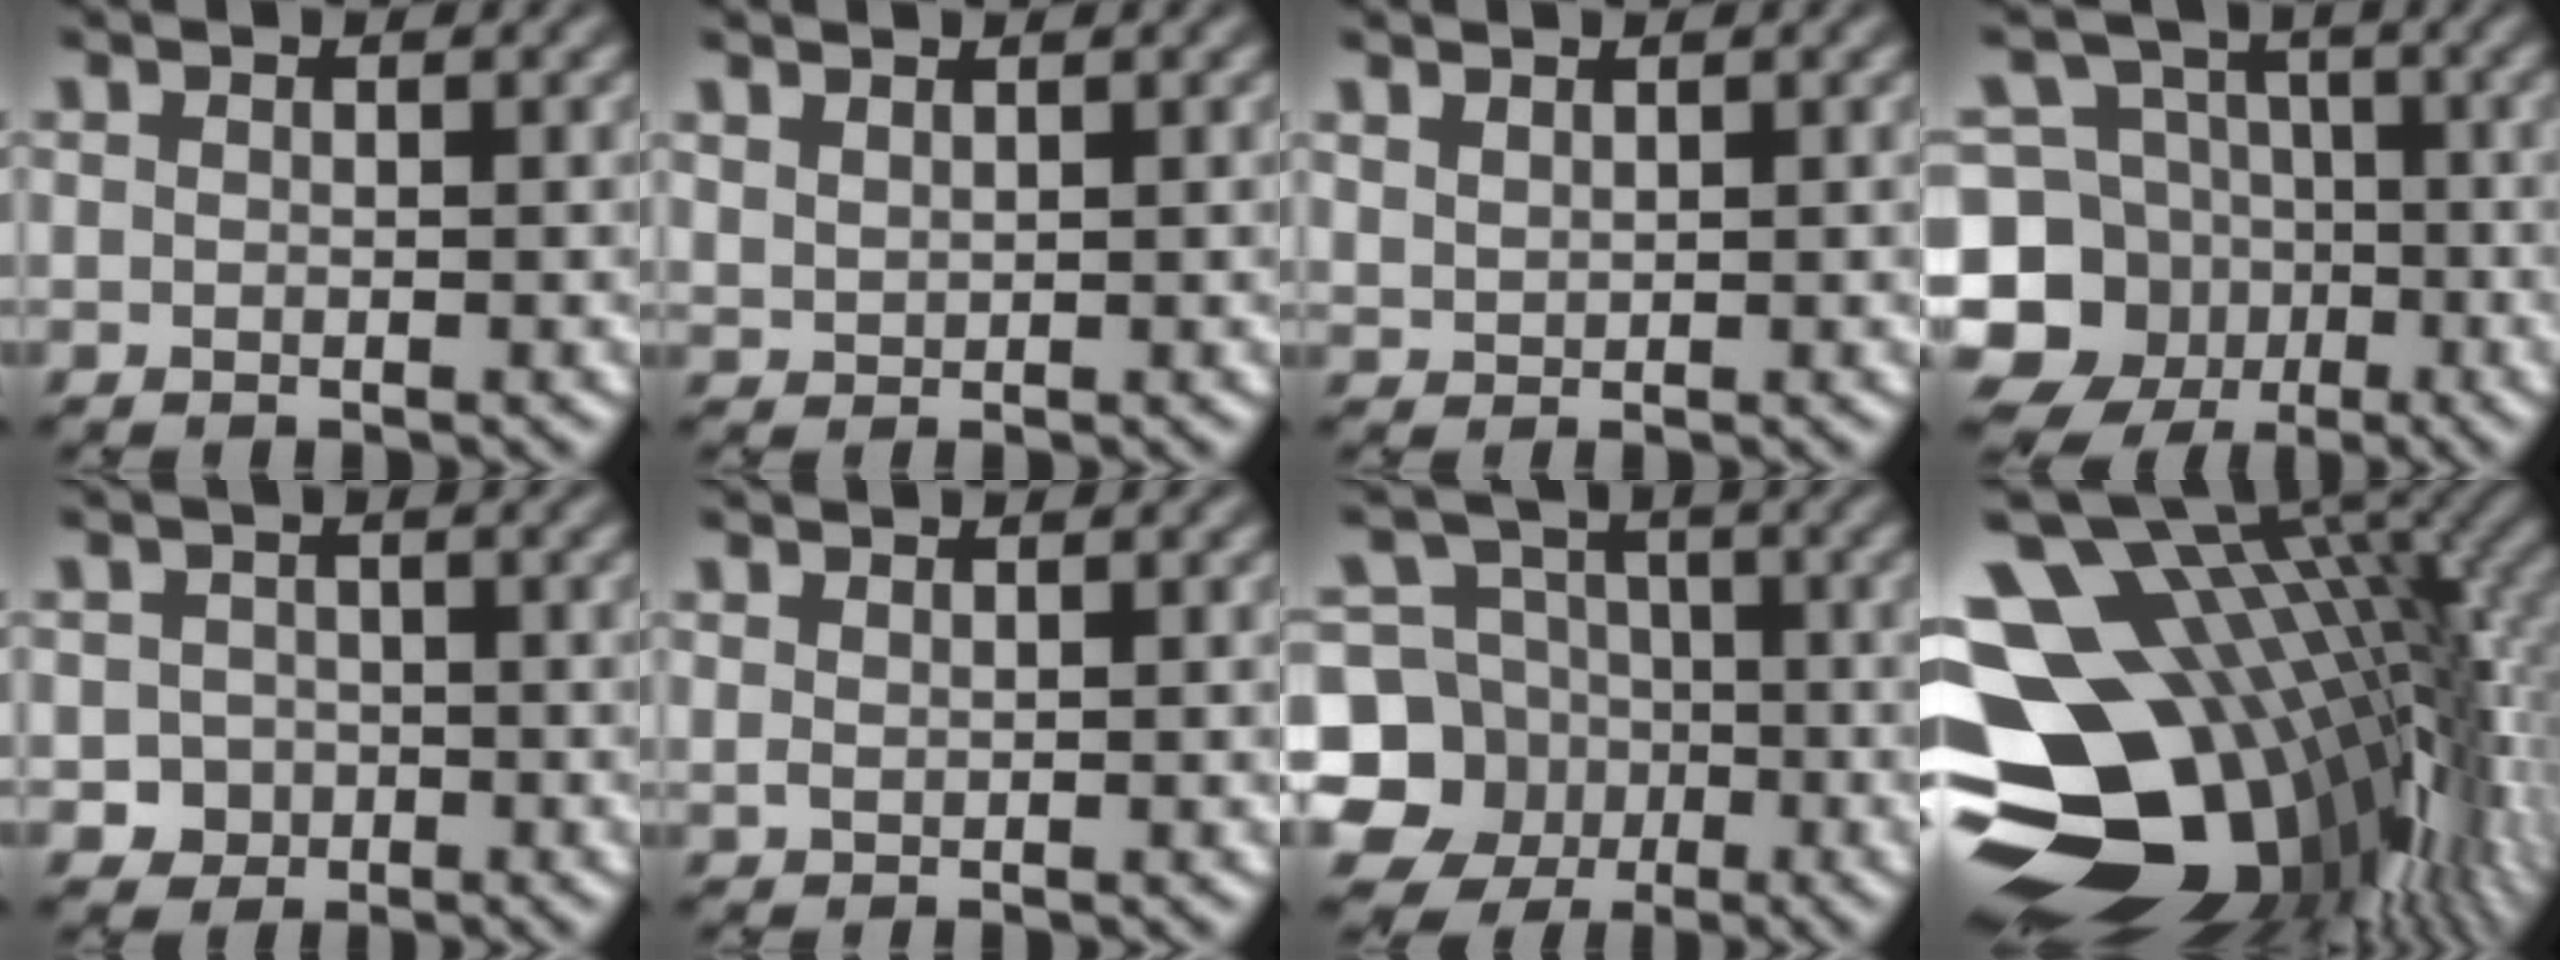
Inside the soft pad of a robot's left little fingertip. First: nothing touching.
{"total": 0.9, "force": [0.8, 0.3, 0.3], "torque": [-0.010, 0.002, 0.019]}
{"total": 0.9, "force": [0.8, 0.3, 0.4], "torque": [-0.011, 0.001, 0.017]}
{"total": 10.0, "force": [-3.6, 8.8, 3.0], "torque": [-0.058, -0.001, -0.090]}
{"total": 1.8, "force": [-0.7, 1.6, 0.4], "torque": [0.003, -0.001, -0.016]}
{"total": 0.6, "force": [0.5, 0.1, 0.2], "torque": [-0.008, 0.000, 0.012]}
{"total": 10.9, "force": [-3.3, 10.0, 2.8], "torque": [-0.069, -0.004, -0.084]}
{"total": 19.1, "force": [-1.7, 11.8, 14.9], "torque": [-0.240, -0.010, -0.017]}